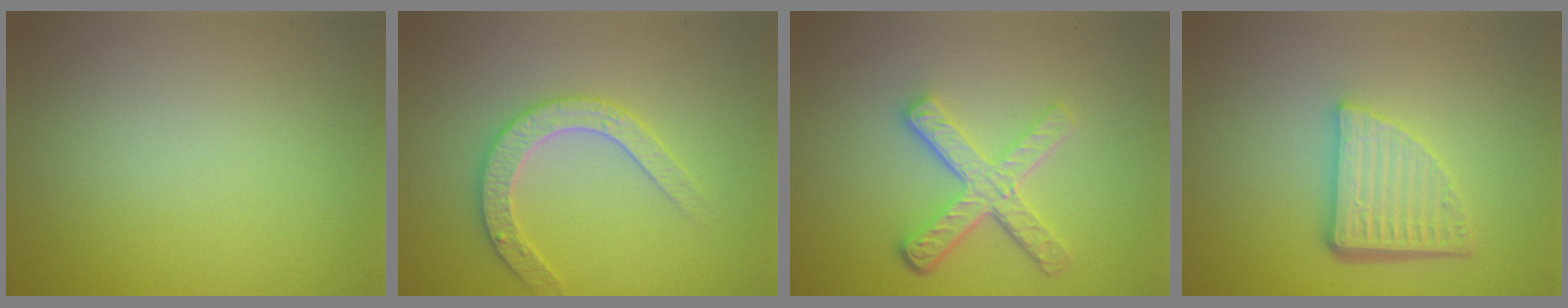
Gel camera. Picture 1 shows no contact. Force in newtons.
{"total": 3.0, "press": 2.9, "slide": 0.5}
{"total": 5.0, "press": 3.6, "slide": 3.5}
{"total": 5.3, "press": 3.7, "slide": 3.8}